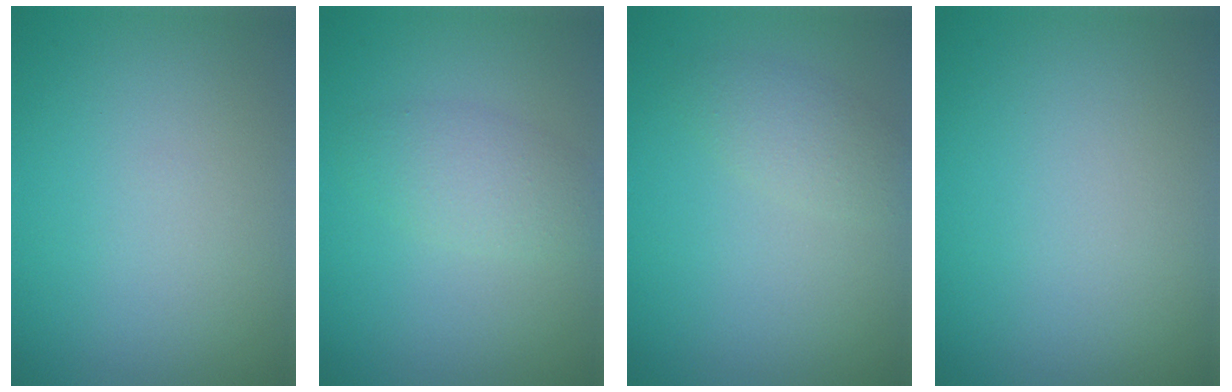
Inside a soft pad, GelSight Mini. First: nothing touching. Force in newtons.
{"total": 2.5, "press": 2.5, "slide": 0.1}
{"total": 2.0, "press": 2.0, "slide": 0.0}
{"total": 0.0}